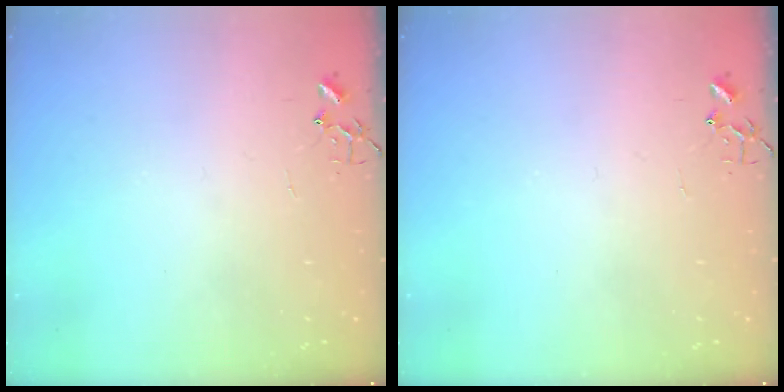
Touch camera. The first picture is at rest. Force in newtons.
{"total": 0.0}